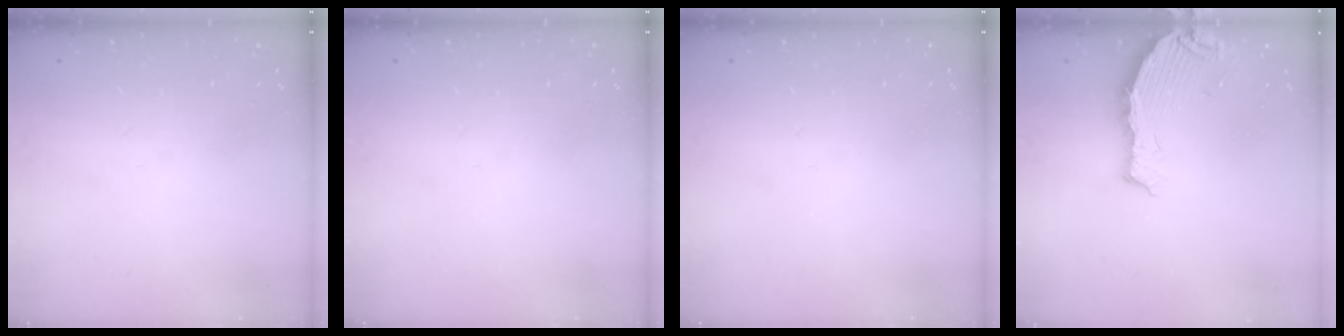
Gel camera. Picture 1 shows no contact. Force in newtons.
{"total": 0.0}
{"total": 0.0}
{"total": 6.8, "press": 6.0, "slide": 3.3}